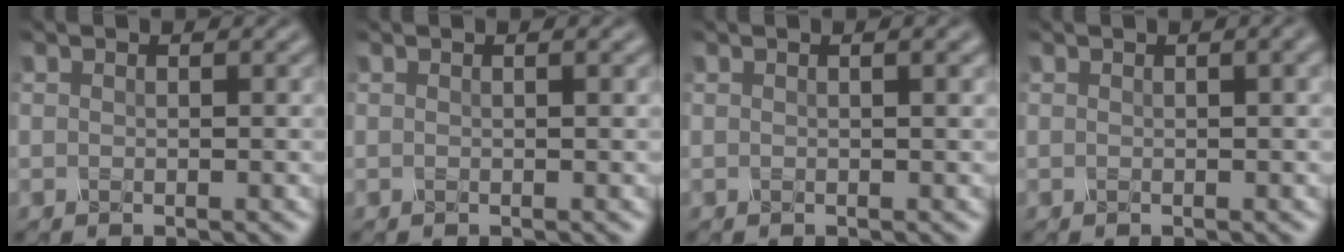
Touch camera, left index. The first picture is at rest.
{"total": 2.0, "force": [0.8, 1.0, 1.6], "torque": [-0.009, 0.016, -0.007]}
{"total": 3.0, "force": [1.1, 1.5, 2.3], "torque": [-0.011, 0.025, -0.003]}
{"total": 4.9, "force": [1.8, 2.5, 3.8], "torque": [-0.020, 0.042, 0.001]}